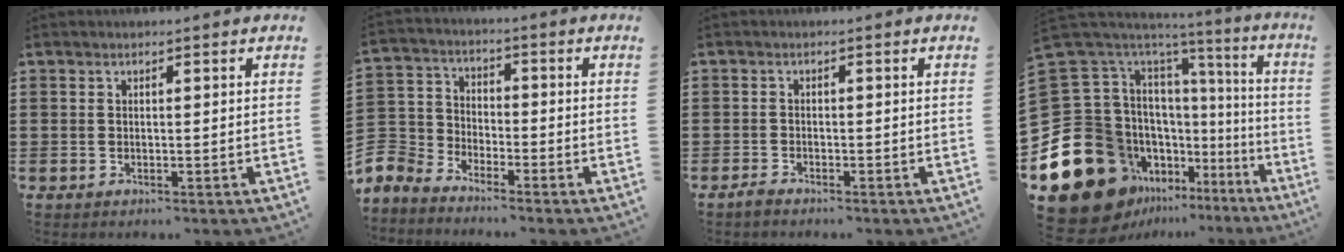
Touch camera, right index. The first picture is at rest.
{"total": 6.4, "force": [-5.7, 2.9, 0.8], "torque": [-0.057, 0.002, -0.127]}
{"total": 1.3, "force": [-1.2, 0.3, 0.1], "torque": [-0.006, 0.002, -0.026]}
{"total": 25.5, "force": [-8.8, 19.3, 14.2], "torque": [-0.330, -0.017, -0.094]}